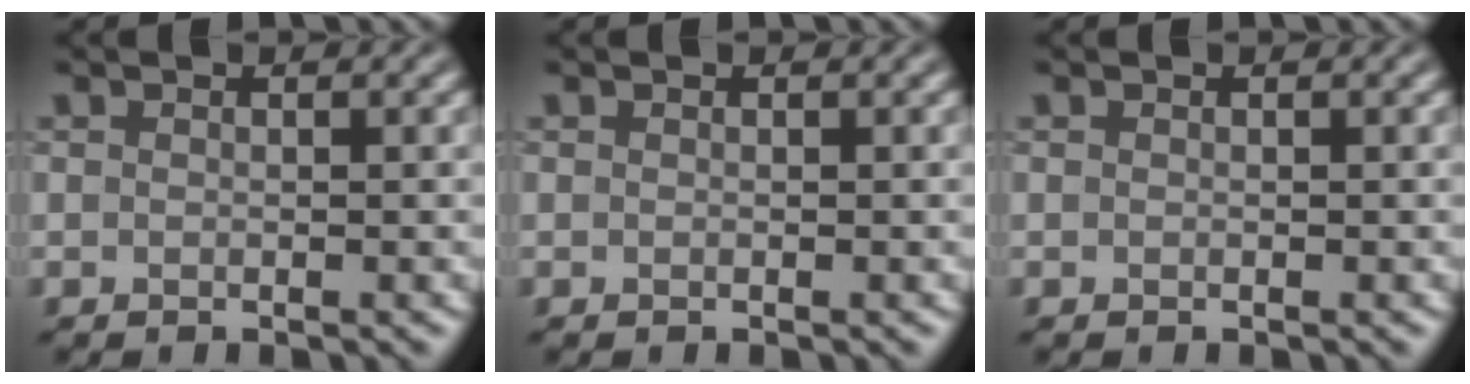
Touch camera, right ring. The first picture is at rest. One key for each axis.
{"total": 0.0}
{"total": 0.0}